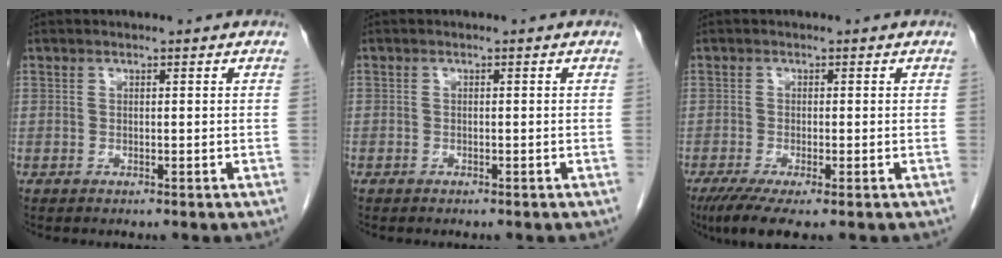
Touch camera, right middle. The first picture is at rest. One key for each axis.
{"total": 0.6, "fx": -0.4, "fy": 0.4, "fz": 0.0, "tx": -0.007, "ty": 0.003, "tz": -0.010}
{"total": 5.3, "fx": -3.3, "fy": 0.7, "fz": 4.1, "tx": -0.067, "ty": -0.016, "tz": -0.056}